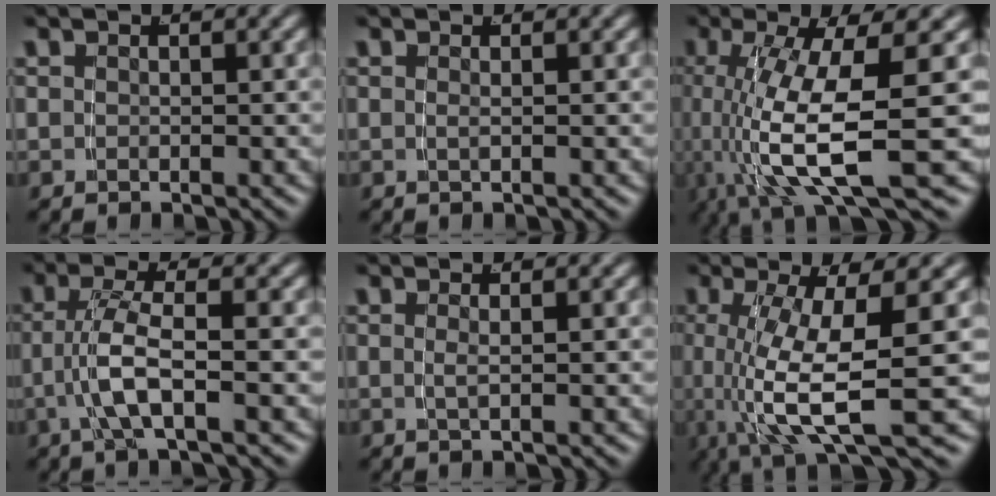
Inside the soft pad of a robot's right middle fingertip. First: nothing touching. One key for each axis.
{"total": 0.7, "fx": -0.1, "fy": -0.6, "fz": 0.3, "tx": -0.012, "ty": -0.006, "tz": 0.002}
{"total": 9.0, "fx": -2.0, "fy": 3.2, "fz": 8.2, "tx": -0.157, "ty": -0.030, "tz": -0.014}
{"total": 3.7, "fx": -0.8, "fy": 0.3, "fz": 3.6, "tx": -0.073, "ty": -0.001, "tz": -0.011}
{"total": 1.1, "fx": 0.0, "fy": -0.7, "fz": 0.8, "tx": -0.020, "ty": -0.007, "tz": 0.004}
{"total": 8.2, "fx": -1.4, "fy": 2.8, "fz": 7.6, "tx": -0.144, "ty": -0.027, "tz": -0.009}